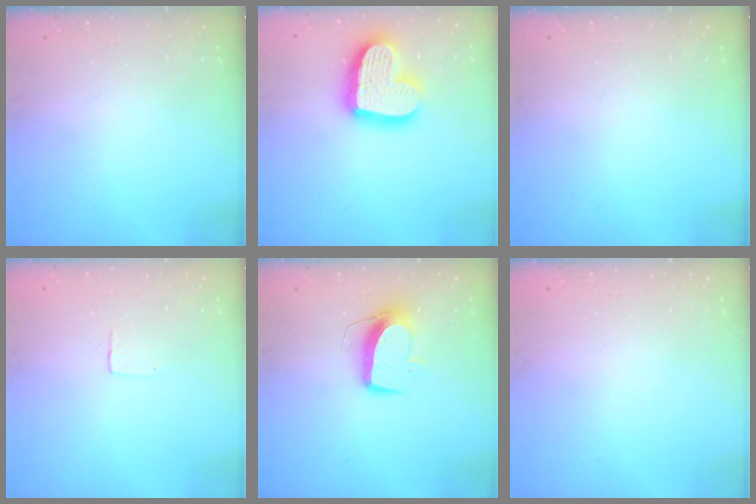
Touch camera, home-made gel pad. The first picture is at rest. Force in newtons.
{"total": 20.5, "press": 20.4, "slide": 1.5}
{"total": 0.0}
{"total": 2.5, "press": 2.5, "slide": 0.1}
{"total": 9.9, "press": 9.8, "slide": 1.0}
{"total": 0.0}